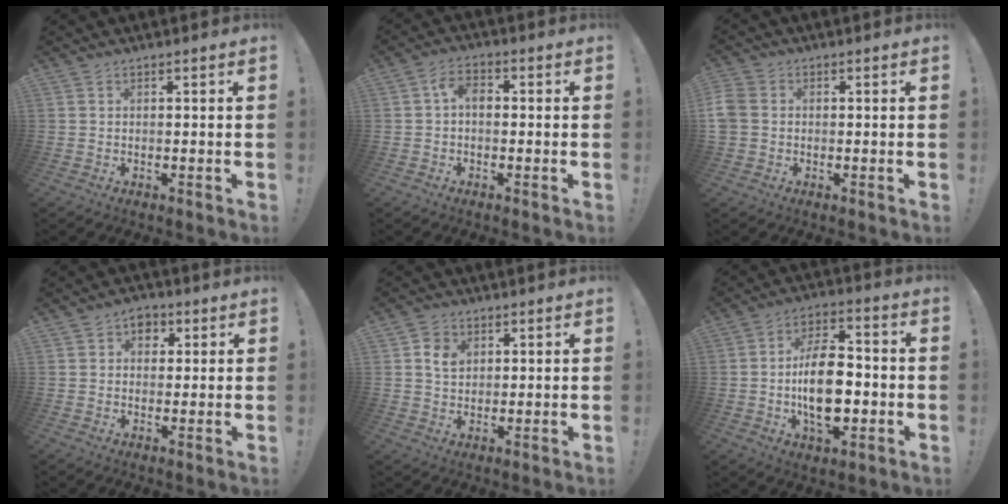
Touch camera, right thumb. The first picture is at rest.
{"total": 4.6, "force": [0.1, 2.7, 3.7], "torque": [-0.077, 0.010, 0.000]}
{"total": 5.9, "force": [-0.2, 4.8, 3.3], "torque": [-0.078, 0.012, 0.000]}
{"total": 5.0, "force": [1.7, 4.3, 1.8], "torque": [-0.017, -0.004, 0.030]}
{"total": 5.2, "force": [1.9, 4.2, 2.4], "torque": [-0.027, -0.007, 0.032]}
{"total": 16.3, "force": [-2.7, 9.6, 12.9], "torque": [-0.231, 0.011, -0.047]}